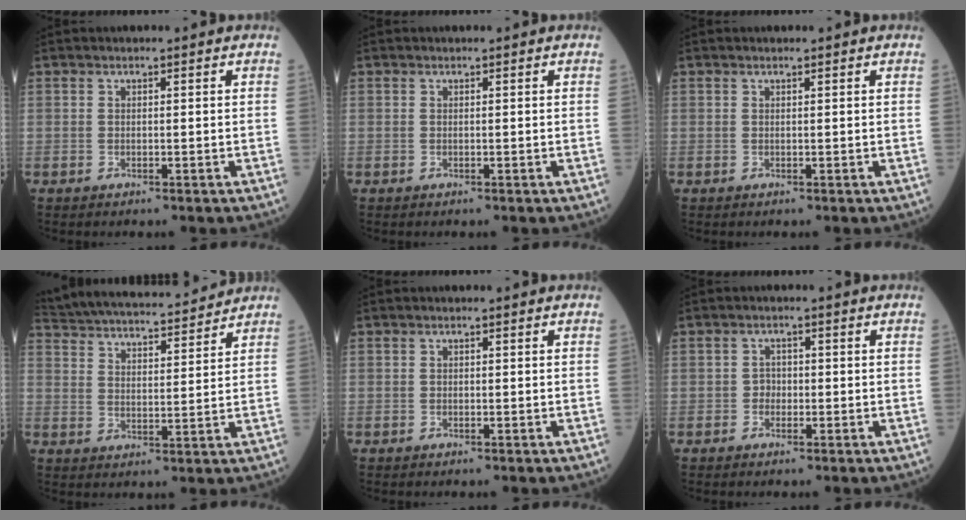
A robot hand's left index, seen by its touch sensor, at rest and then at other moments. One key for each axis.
{"total": 0.0}
{"total": 0.0}
{"total": 19.2, "fx": 17.7, "fy": 3.0, "fz": 6.8, "tx": -0.135, "ty": 0.032, "tz": 0.272}
{"total": 0.0}
{"total": 1.6, "fx": -0.5, "fy": 1.3, "fz": 0.8, "tx": -0.008, "ty": 0.006, "tz": -0.009}